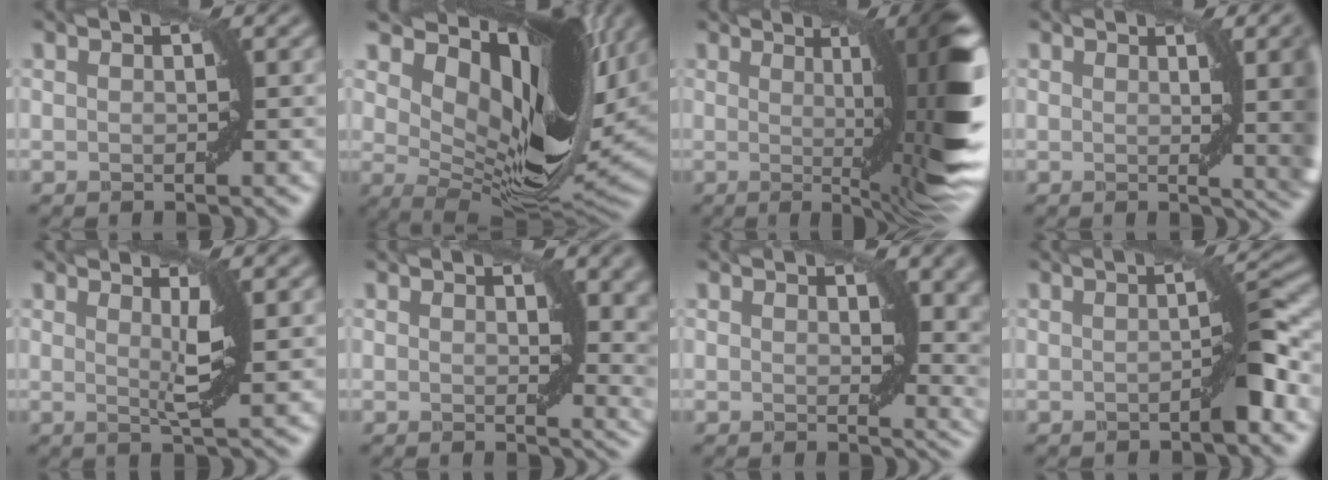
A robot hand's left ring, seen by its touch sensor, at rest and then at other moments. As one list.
[{"total": 15.3, "force": [7.0, 6.5, 12.0], "torque": [-0.197, 0.006, 0.124]}, {"total": 12.4, "force": [1.0, 2.3, 12.1], "torque": [-0.122, -0.002, 0.023]}, {"total": 9.0, "force": [1.0, 3.0, 8.5], "torque": [-0.053, 0.010, 0.010]}, {"total": 2.6, "force": [0.8, 0.4, 2.5], "torque": [-0.039, -0.009, 0.013]}, {"total": 4.7, "force": [1.8, 2.4, 3.6], "torque": [-0.038, -0.013, 0.034]}, {"total": 4.7, "force": [1.8, 2.5, 3.5], "torque": [-0.039, -0.012, 0.032]}, {"total": 2.6, "force": [-0.8, 0.1, 2.5], "torque": [-0.034, 0.009, -0.014]}]